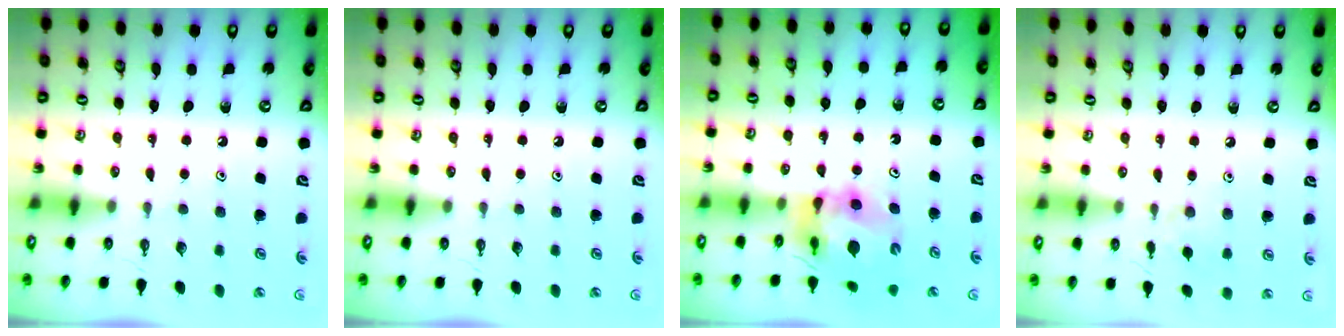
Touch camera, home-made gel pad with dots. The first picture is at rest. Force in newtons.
{"total": 0.0}
{"total": 11.6, "press": 11.5, "slide": 1.4}
{"total": 6.9, "press": 6.9, "slide": 0.9}